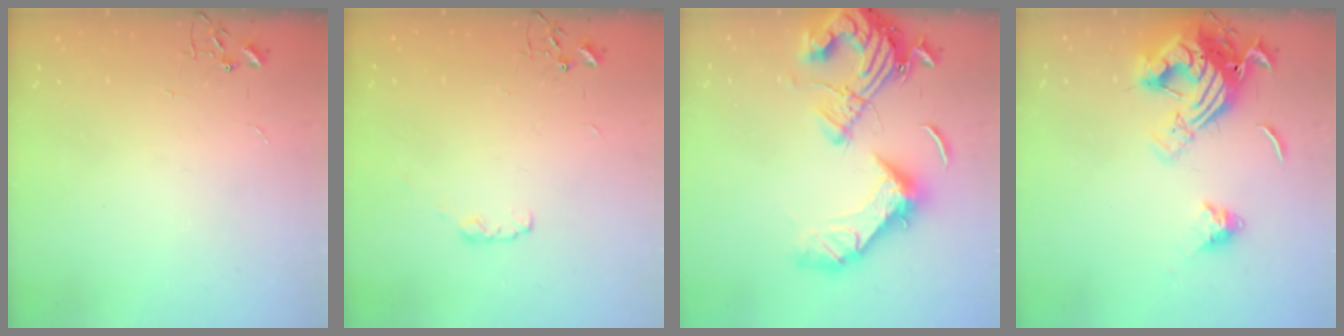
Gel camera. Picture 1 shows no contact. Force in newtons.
{"total": 4.2, "press": 4.1, "slide": 0.7}
{"total": 22.4, "press": 22.2, "slide": 3.4}
{"total": 17.5, "press": 17.4, "slide": 1.9}